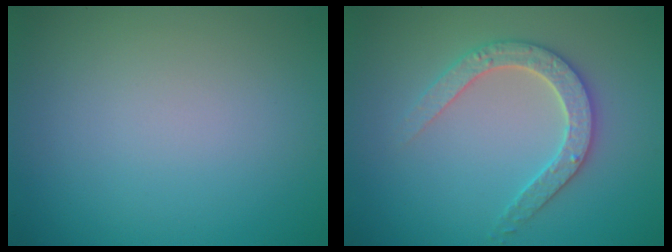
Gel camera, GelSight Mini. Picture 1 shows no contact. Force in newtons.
{"total": 3.0, "press": 2.9, "slide": 0.6}